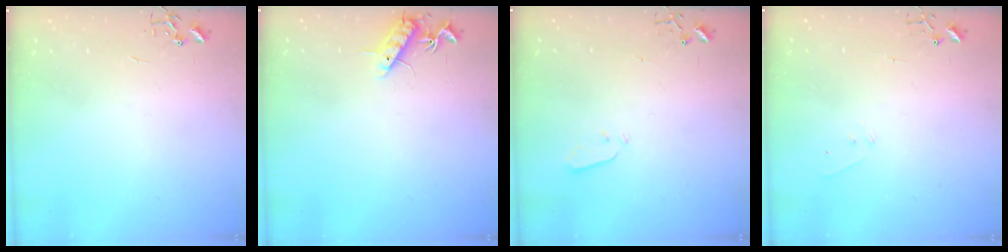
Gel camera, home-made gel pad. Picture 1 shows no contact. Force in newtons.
{"total": 10.1, "press": 10.0, "slide": 0.8}
{"total": 3.5, "press": 3.5, "slide": 0.3}
{"total": 4.0, "press": 4.0, "slide": 0.2}